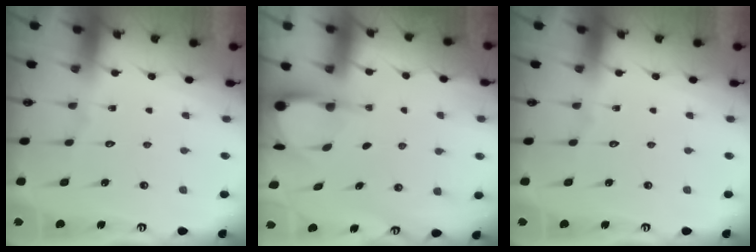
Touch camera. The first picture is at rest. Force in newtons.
{"total": 4.0, "press": 4.0, "slide": 0.3}
{"total": 0.0}